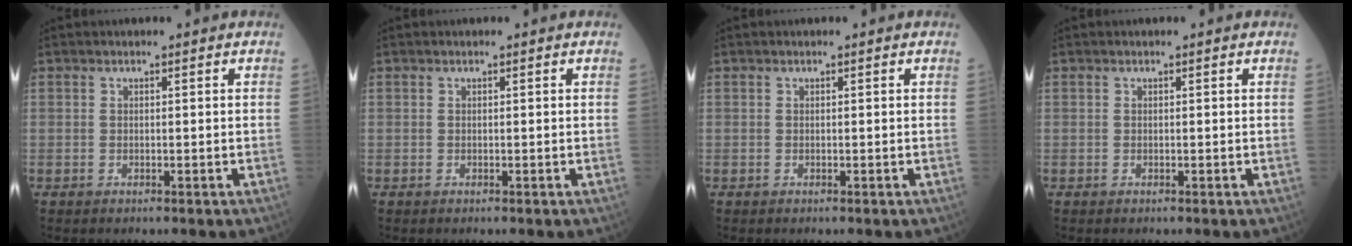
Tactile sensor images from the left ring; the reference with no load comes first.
{"total": 0.0}
{"total": 0.0}
{"total": 0.0}